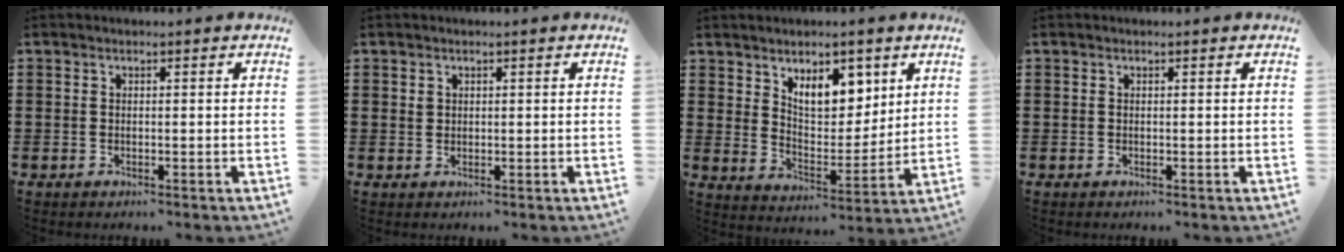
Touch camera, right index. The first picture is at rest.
{"total": 1.1, "force": [0.4, 0.9, 0.4], "torque": [-0.010, 0.003, 0.009]}
{"total": 8.3, "force": [5.2, 4.5, 4.7], "torque": [-0.081, -0.013, 0.089]}
{"total": 0.0}